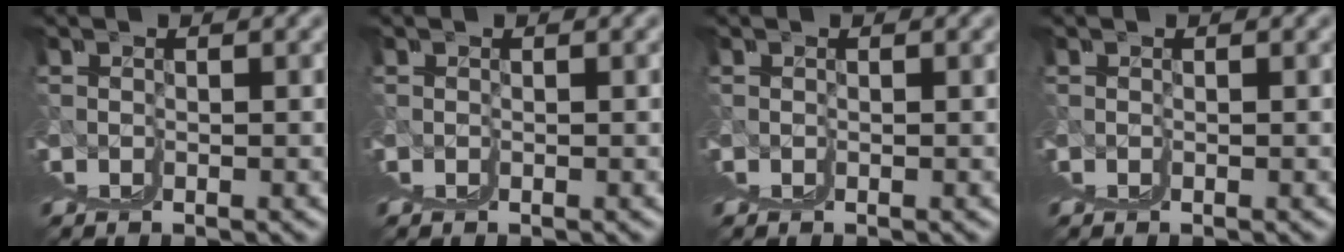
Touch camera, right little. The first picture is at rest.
{"total": 0.0}
{"total": 0.0}
{"total": 0.0}